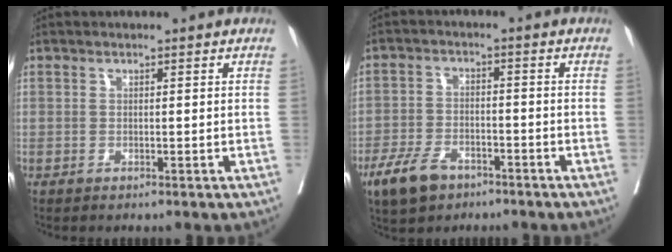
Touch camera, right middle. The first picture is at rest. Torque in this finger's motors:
{"motor_torque": [0.96, -0.85, 0.40, 0.11]}